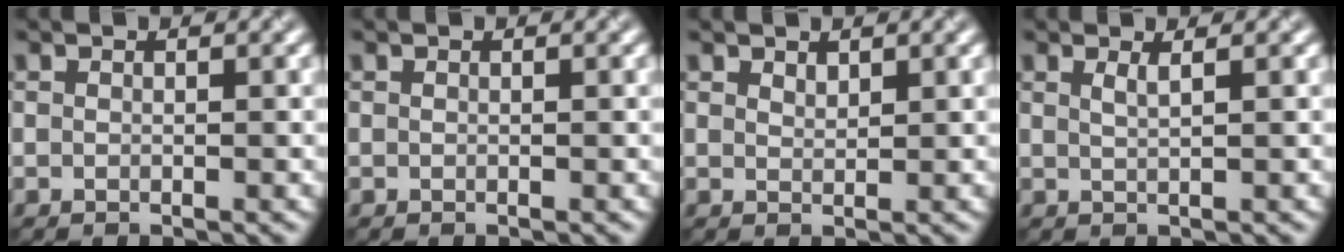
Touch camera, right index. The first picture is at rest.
{"total": 0.0}
{"total": 0.9, "force": [0.8, 0.3, 0.3], "torque": [-0.006, -0.002, 0.018]}
{"total": 1.3, "force": [0.6, 0.4, 1.0], "torque": [-0.010, -0.001, 0.008]}